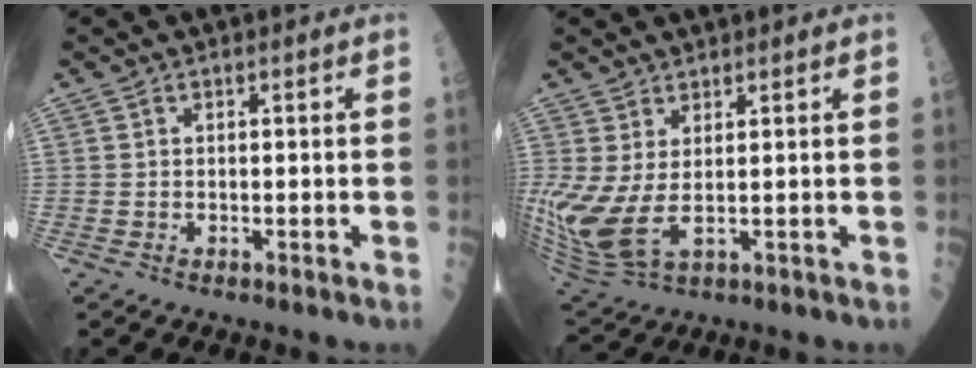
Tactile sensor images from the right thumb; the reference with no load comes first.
{"total": 10.3, "force": [0.7, 4.4, 9.3], "torque": [-0.229, -0.012, 0.031]}